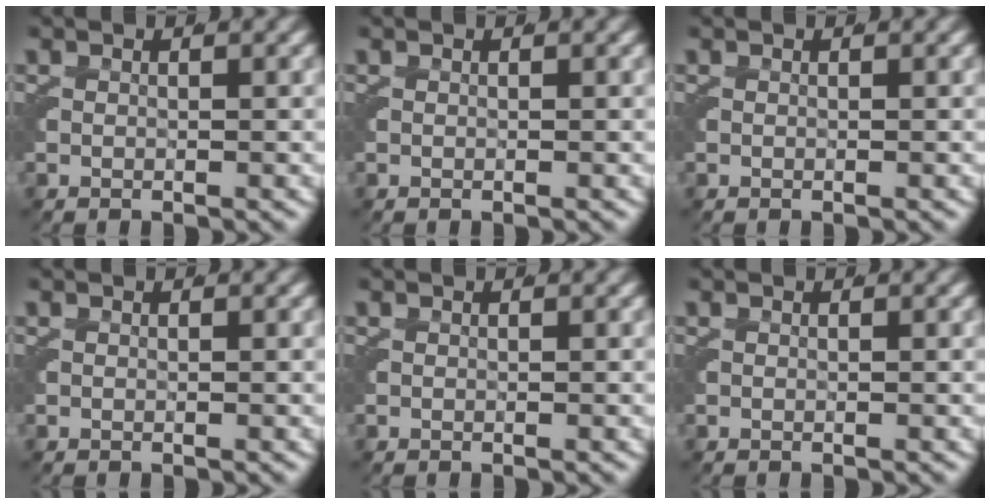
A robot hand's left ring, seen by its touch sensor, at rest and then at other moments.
{"total": 0.0}
{"total": 0.0}
{"total": 0.0}
{"total": 0.0}
{"total": 0.0}